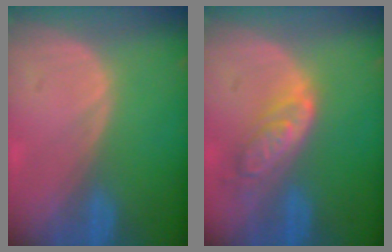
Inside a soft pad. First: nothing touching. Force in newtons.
{"total": 6.2, "press": 5.6, "slide": 2.8}